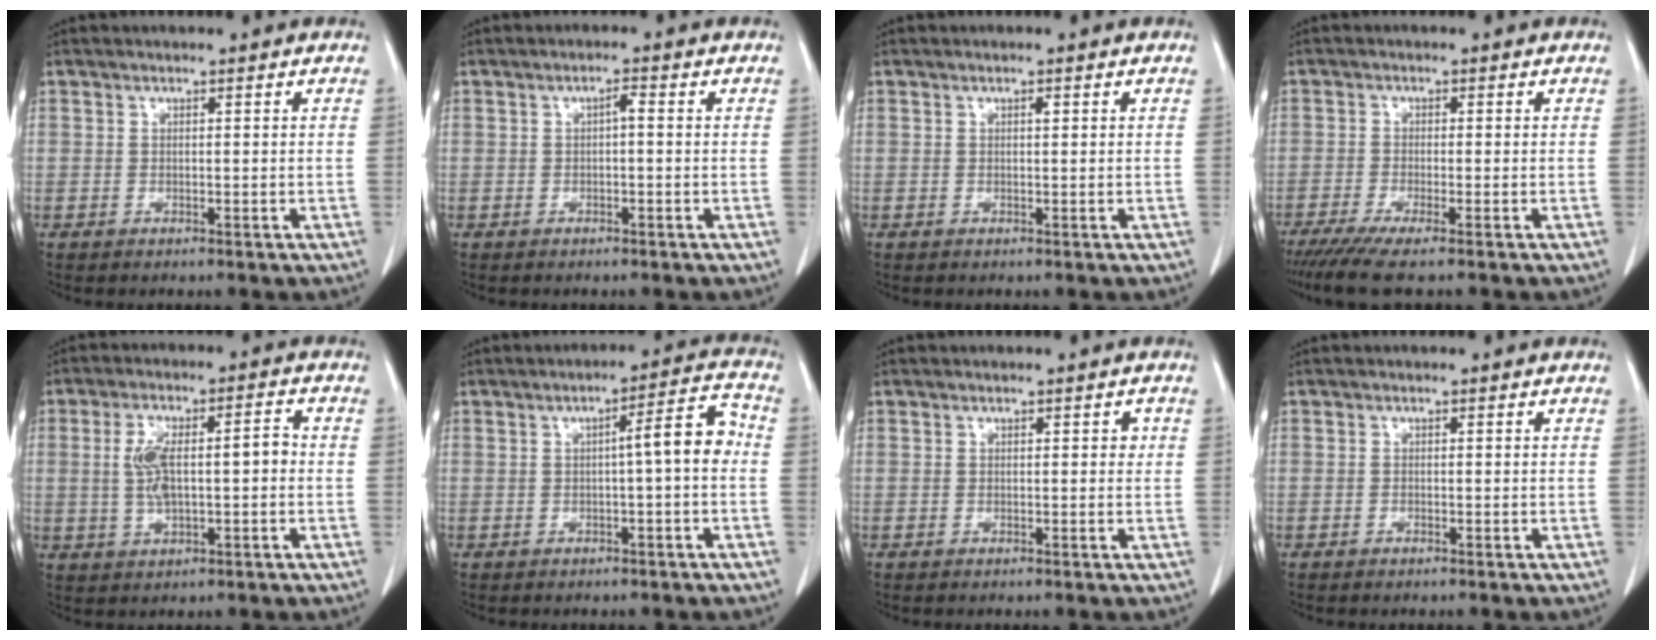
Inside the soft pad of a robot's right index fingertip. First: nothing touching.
{"total": 1.3, "force": [0.0, 0.3, 1.3], "torque": [-0.021, 0.005, -0.001]}
{"total": 0.5, "force": [0.2, 0.2, 0.5], "torque": [-0.011, 0.000, 0.003]}
{"total": 5.6, "force": [-4.3, -0.3, 3.6], "torque": [-0.055, -0.014, -0.074]}
{"total": 8.5, "force": [-0.2, 3.0, 8.0], "torque": [-0.158, 0.026, 0.001]}
{"total": 5.8, "force": [-0.3, 0.6, 5.7], "torque": [-0.076, 0.020, -0.007]}
{"total": 1.0, "force": [0.2, 0.6, 0.7], "torque": [-0.009, 0.007, 0.004]}
{"total": 0.0}